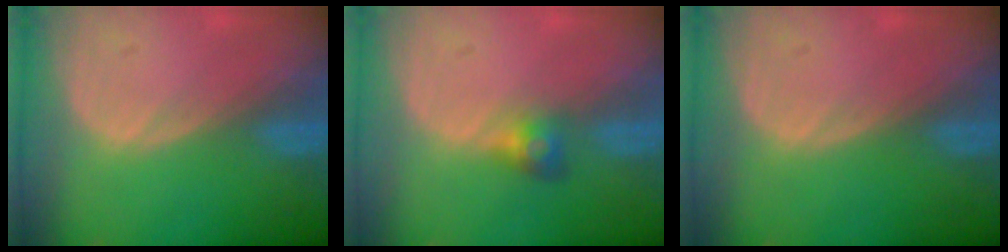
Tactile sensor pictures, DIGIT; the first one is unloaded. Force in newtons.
{"total": 2.8, "press": 2.6, "slide": 0.9}
{"total": 0.0}